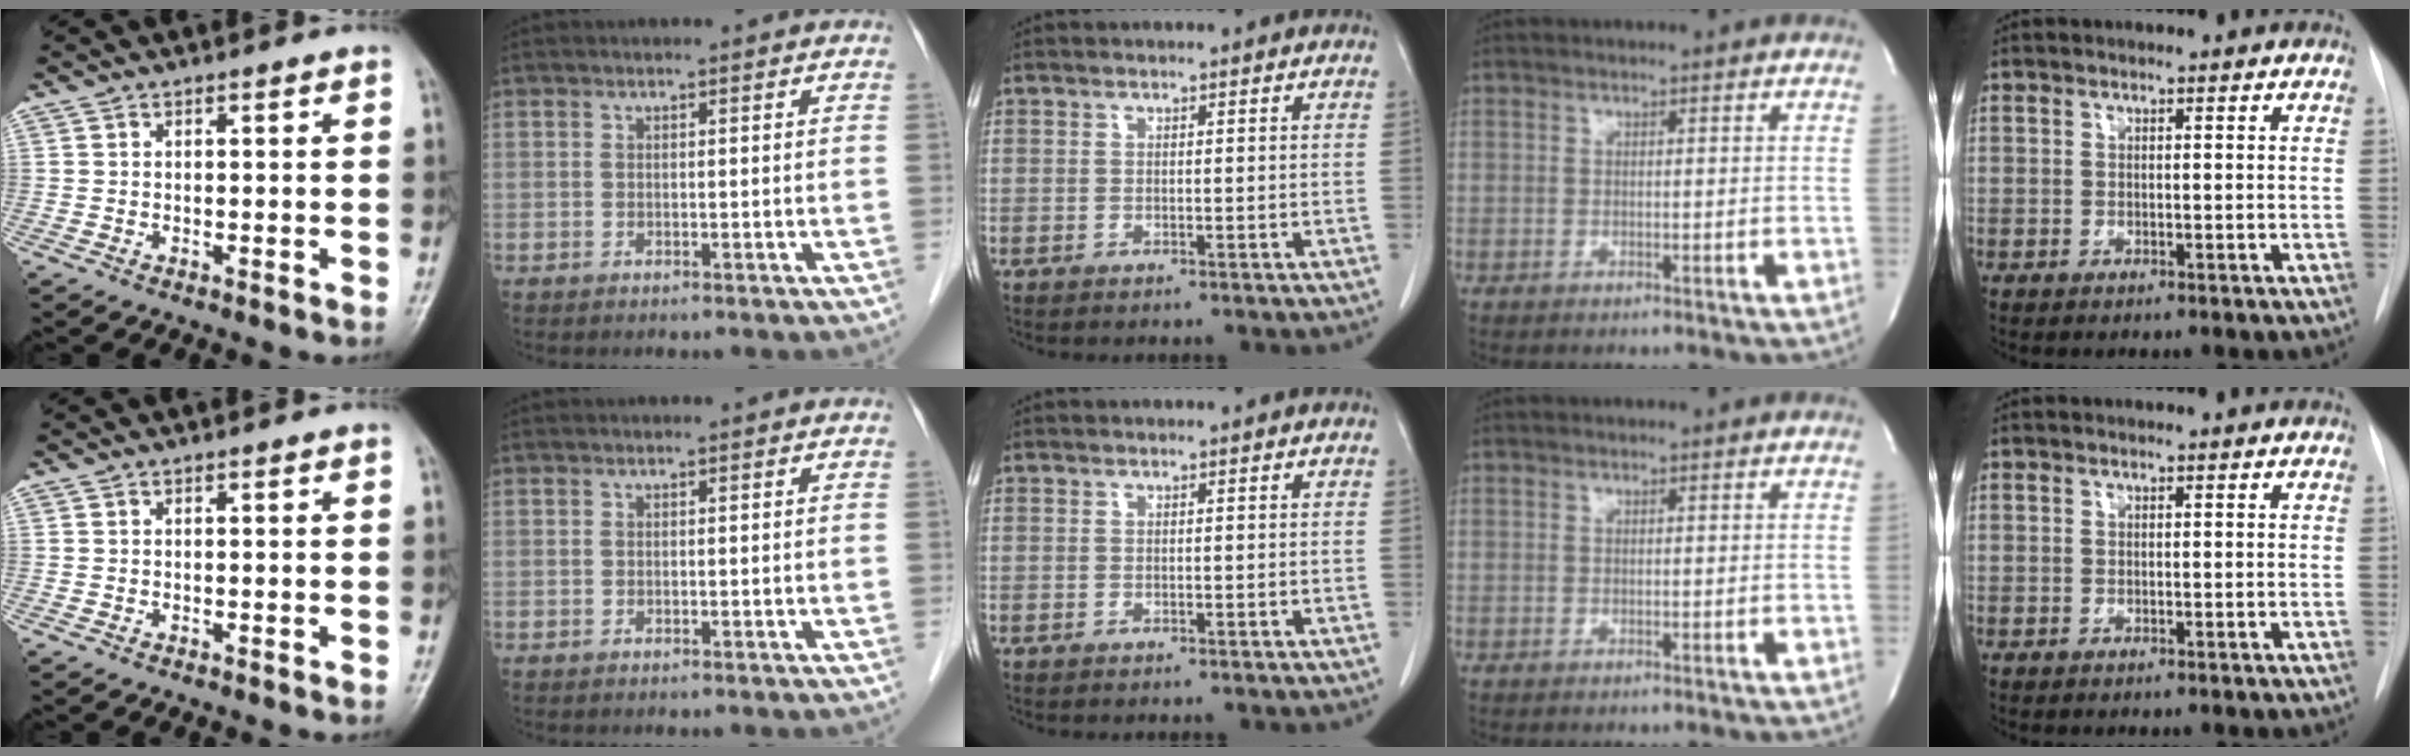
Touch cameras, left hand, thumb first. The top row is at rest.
{}